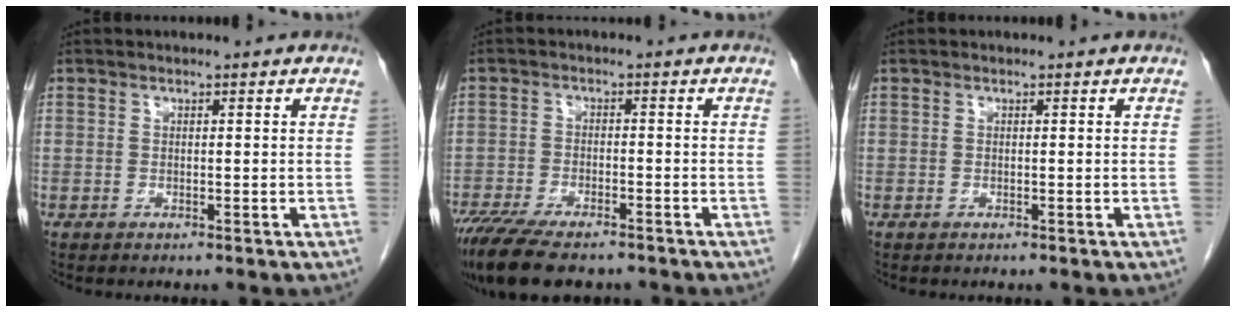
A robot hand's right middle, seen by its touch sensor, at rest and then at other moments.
{"total": 12.1, "force": [-9.6, 3.3, 6.5], "torque": [-0.112, -0.018, -0.152]}
{"total": 0.0}